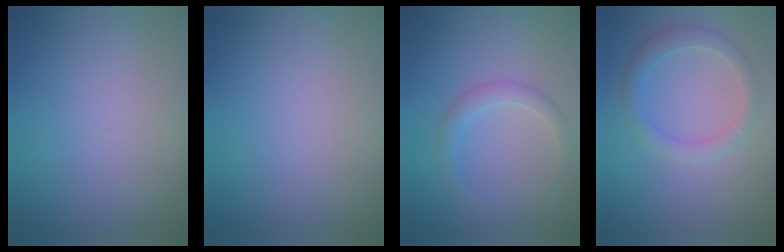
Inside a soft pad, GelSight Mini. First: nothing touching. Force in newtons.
{"total": 0.0}
{"total": 1.7, "press": 1.7, "slide": 0.2}
{"total": 2.3, "press": 2.3, "slide": 0.1}